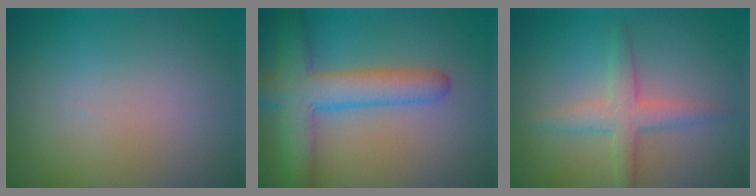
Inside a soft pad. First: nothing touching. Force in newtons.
{"total": 6.3, "press": 6.3, "slide": 0.4}
{"total": 2.9, "press": 2.9, "slide": 0.1}